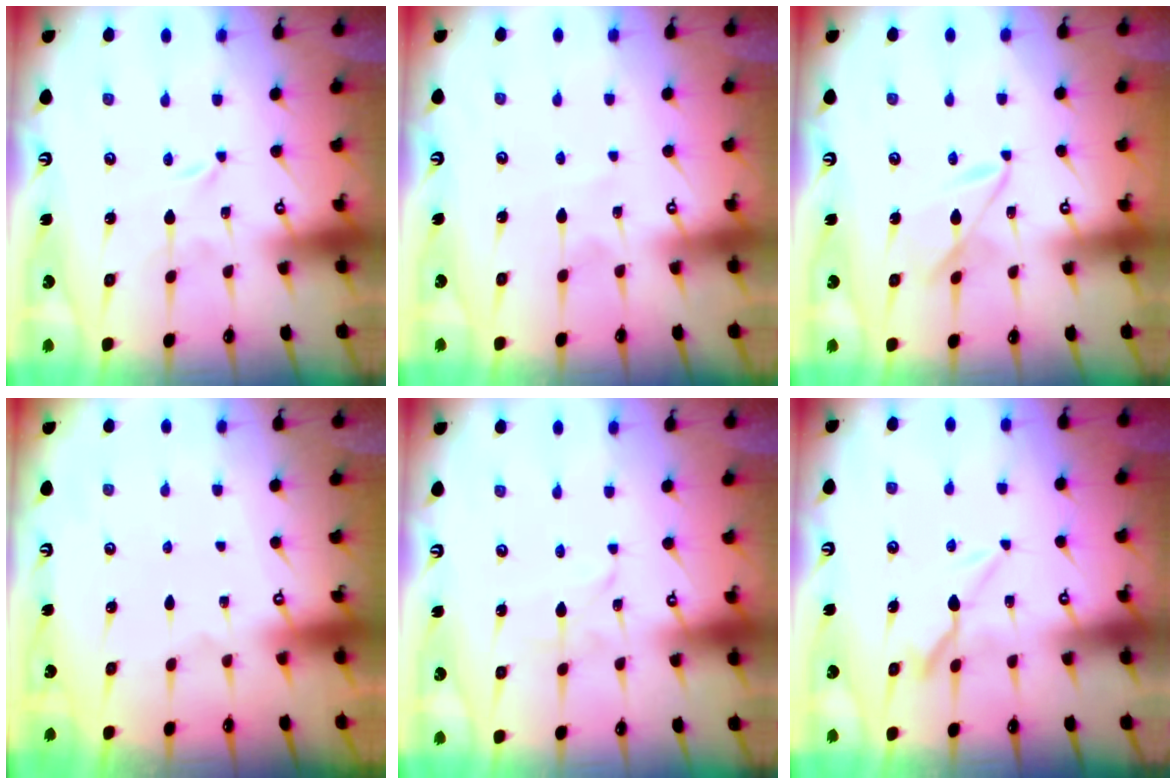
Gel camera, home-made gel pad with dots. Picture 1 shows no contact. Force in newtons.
{"total": 2.7, "press": 2.7, "slide": 0.3}
{"total": 6.9, "press": 6.9, "slide": 0.4}
{"total": 0.0}
{"total": 1.7, "press": 1.7, "slide": 0.2}
{"total": 6.8, "press": 6.8, "slide": 0.8}